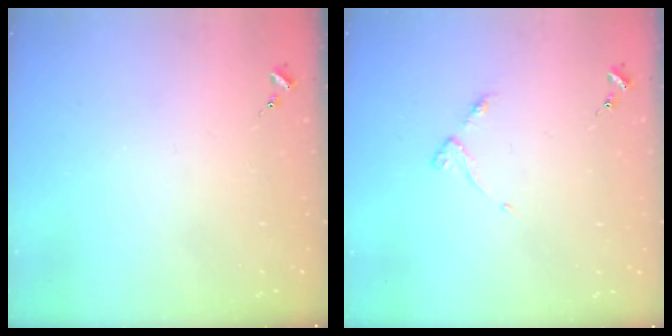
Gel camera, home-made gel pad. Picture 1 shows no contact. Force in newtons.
{"total": 3.5, "press": 3.5, "slide": 0.5}